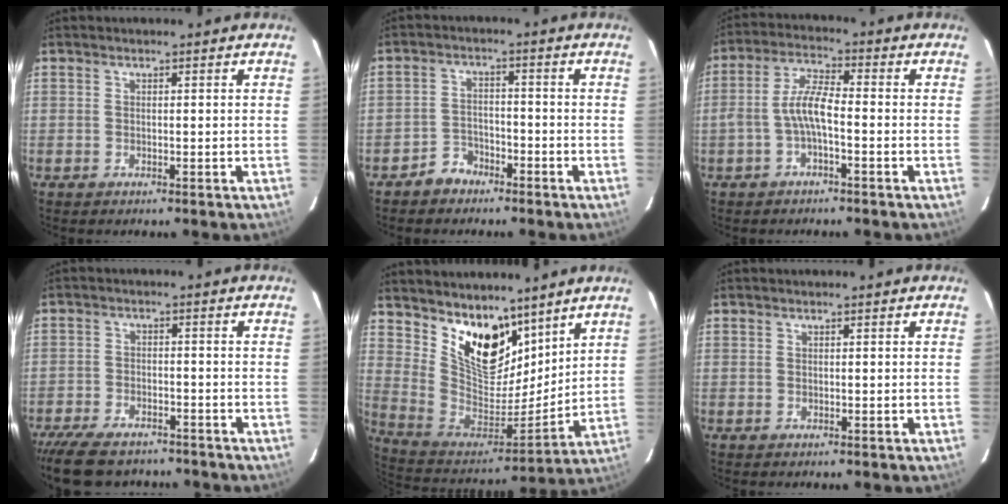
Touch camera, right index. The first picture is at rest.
{"total": 4.3, "force": [-3.3, 2.8, 0.3], "torque": [-0.013, 0.017, -0.058]}
{"total": 5.7, "force": [-1.9, 1.5, 5.2], "torque": [-0.112, 0.015, -0.037]}
{"total": 11.4, "force": [-9.4, 4.5, 4.4], "torque": [-0.109, -0.012, -0.151]}
{"total": 16.8, "force": [11.3, 8.5, 9.1], "torque": [-0.176, -0.010, 0.215]}
{"total": 0.0}